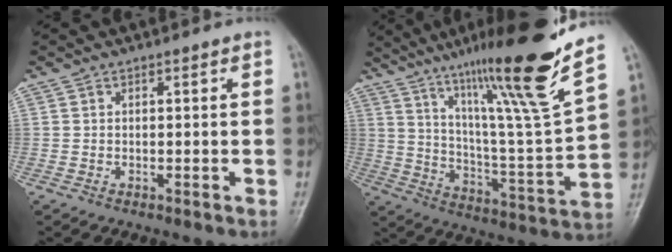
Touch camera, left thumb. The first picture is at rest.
{"total": 24.0, "force": [16.5, 0.6, 17.5], "torque": [-0.253, -0.079, 0.272]}